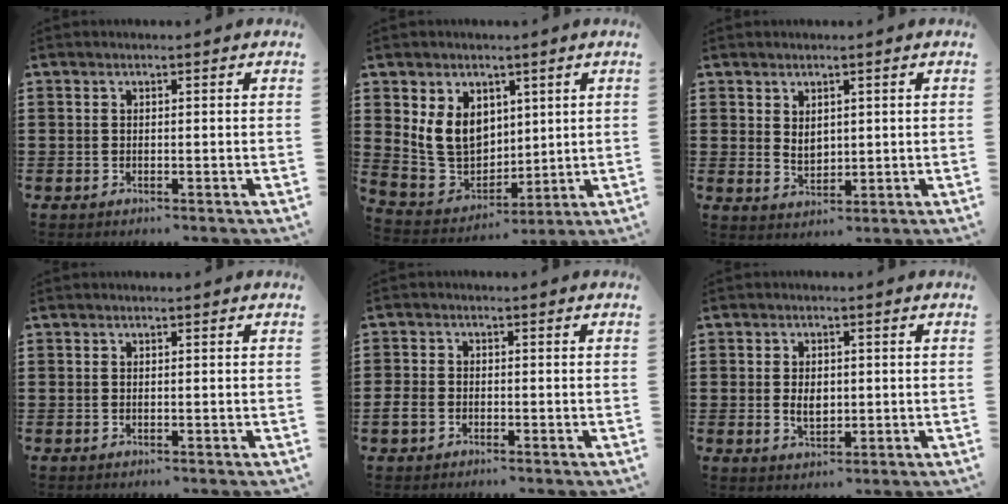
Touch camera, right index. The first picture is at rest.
{"total": 9.5, "force": [2.4, 7.8, 4.8], "torque": [-0.130, 0.005, 0.049]}
{"total": 2.6, "force": [1.1, 1.8, 1.4], "torque": [-0.024, 0.003, 0.020]}
{"total": 0.0}
{"total": 2.3, "force": [-1.3, 1.6, 1.1], "torque": [-0.039, -0.004, -0.028]}
{"total": 3.3, "force": [0.0, 2.1, 2.5], "torque": [-0.043, 0.004, -0.002]}